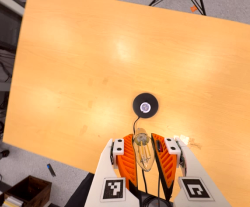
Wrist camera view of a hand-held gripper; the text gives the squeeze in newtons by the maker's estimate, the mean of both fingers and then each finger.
{"total": 20.3, "left": 21.2, "right": 19.4}